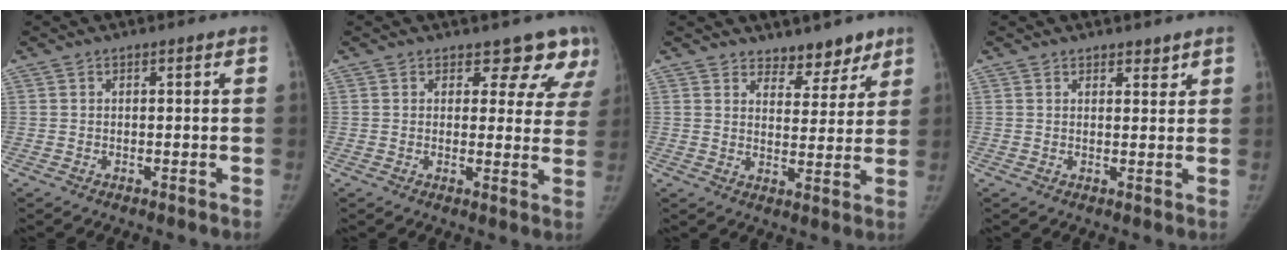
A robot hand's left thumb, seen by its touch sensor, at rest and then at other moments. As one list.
[{"total": 8.3, "force": [7.0, 4.2, 1.5], "torque": [0.035, -0.035, 0.052]}, {"total": 6.7, "force": [5.4, 3.5, 1.8], "torque": [0.019, -0.035, 0.080]}, {"total": 2.0, "force": [1.6, 1.0, 0.5], "torque": [0.013, -0.010, 0.020]}]